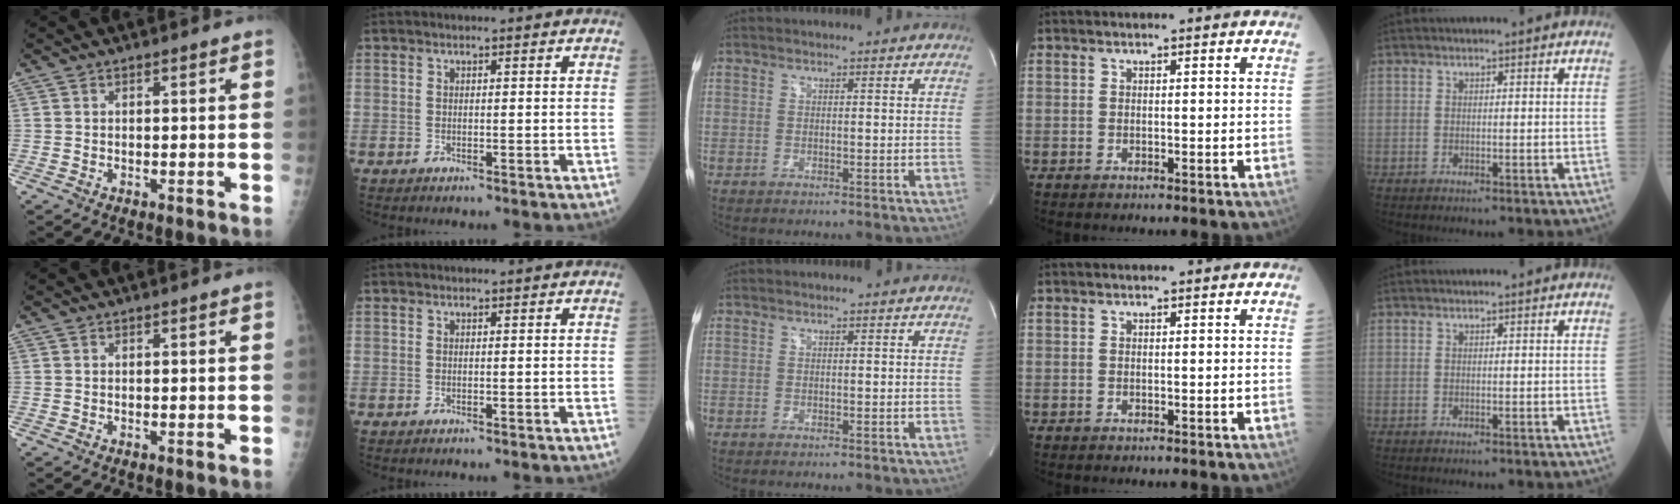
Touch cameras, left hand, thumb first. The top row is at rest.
{}